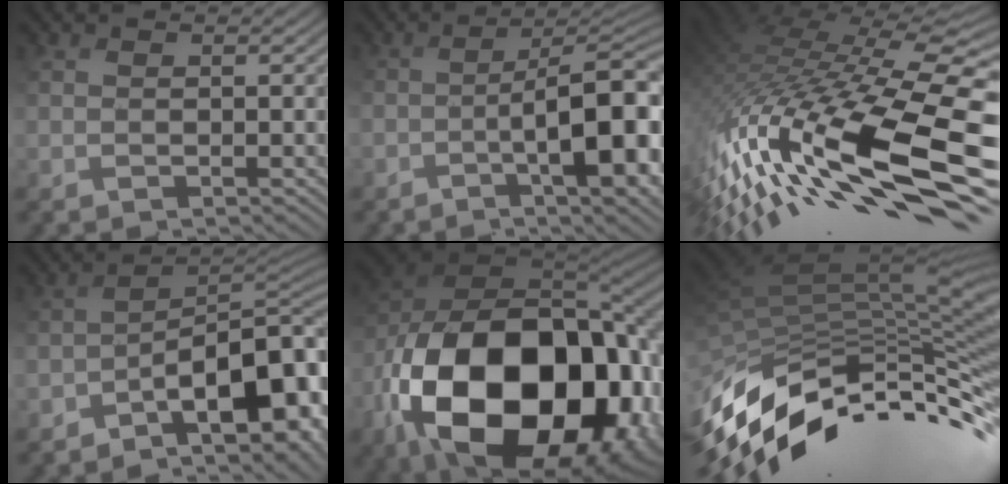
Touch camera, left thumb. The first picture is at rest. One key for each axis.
{"total": 13.6, "fx": -4.5, "fy": 4.1, "fz": 12.2, "tx": -0.152, "ty": 0.000, "tz": -0.050}
{"total": 17.0, "fx": -7.0, "fy": 6.0, "fz": 14.3, "tx": -0.324, "ty": -0.024, "tz": -0.110}
{"total": 10.3, "fx": -6.0, "fy": 4.2, "fz": 7.2, "tx": -0.088, "ty": -0.005, "tz": -0.087}
{"total": 23.0, "fx": -7.3, "fy": 14.8, "fz": 16.0, "tx": -0.382, "ty": -0.065, "tz": -0.089}
{"total": 13.6, "fx": -6.8, "fy": 6.7, "fz": 9.6, "tx": -0.225, "ty": -0.022, "tz": -0.098}